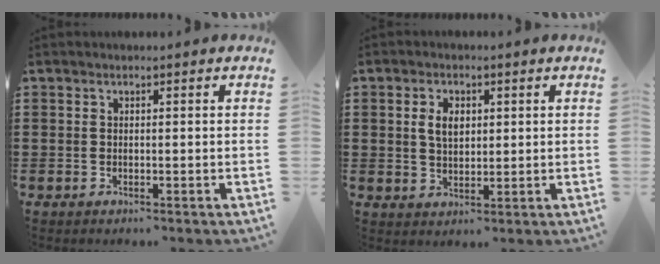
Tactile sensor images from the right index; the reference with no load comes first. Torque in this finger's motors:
{"motor_torque": [0.08, 0.07, 0.13, 0.06]}